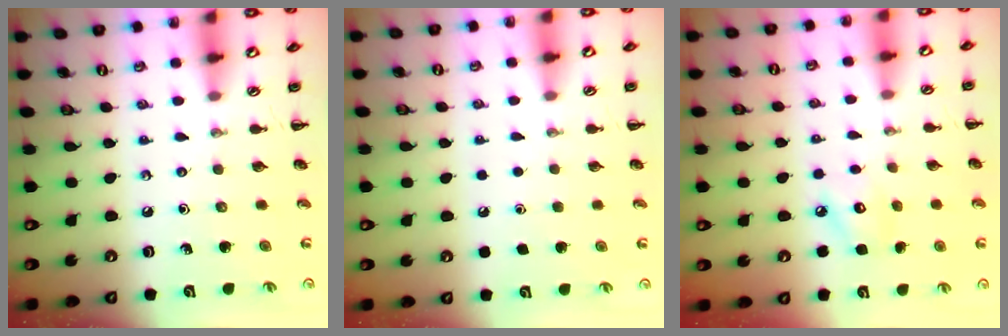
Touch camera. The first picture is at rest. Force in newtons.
{"total": 1.7, "press": 1.7, "slide": 0.1}
{"total": 5.1, "press": 5.1, "slide": 0.6}